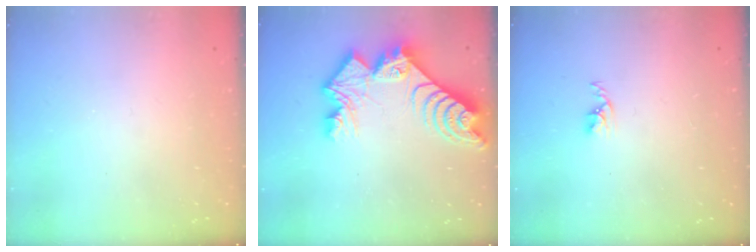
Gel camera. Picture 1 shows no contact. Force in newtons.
{"total": 14.9, "press": 14.8, "slide": 1.5}
{"total": 2.5, "press": 2.5, "slide": 0.4}